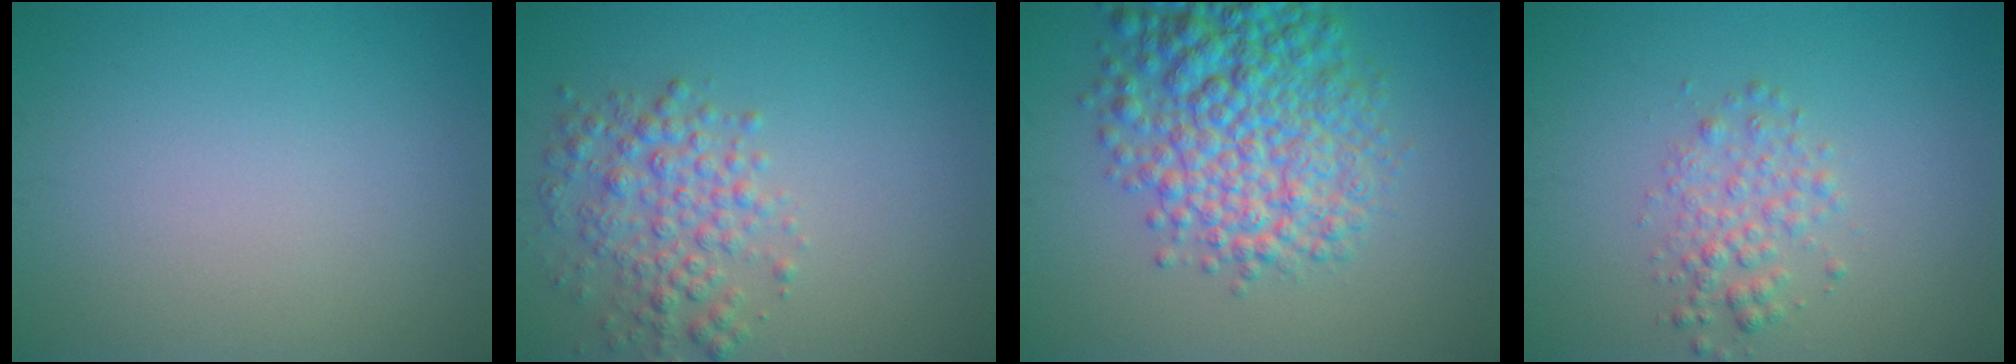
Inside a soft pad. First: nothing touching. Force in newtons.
{"total": 3.7, "press": 3.7, "slide": 0.1}
{"total": 8.5, "press": 8.5, "slide": 0.3}
{"total": 2.4, "press": 2.4, "slide": 0.1}